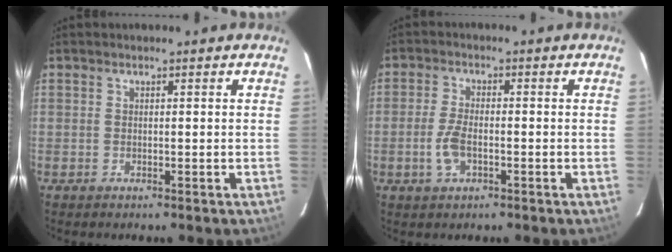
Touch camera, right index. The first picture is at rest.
{"total": 5.0, "force": [-1.6, 2.4, 4.1], "torque": [-0.093, 0.000, -0.031]}